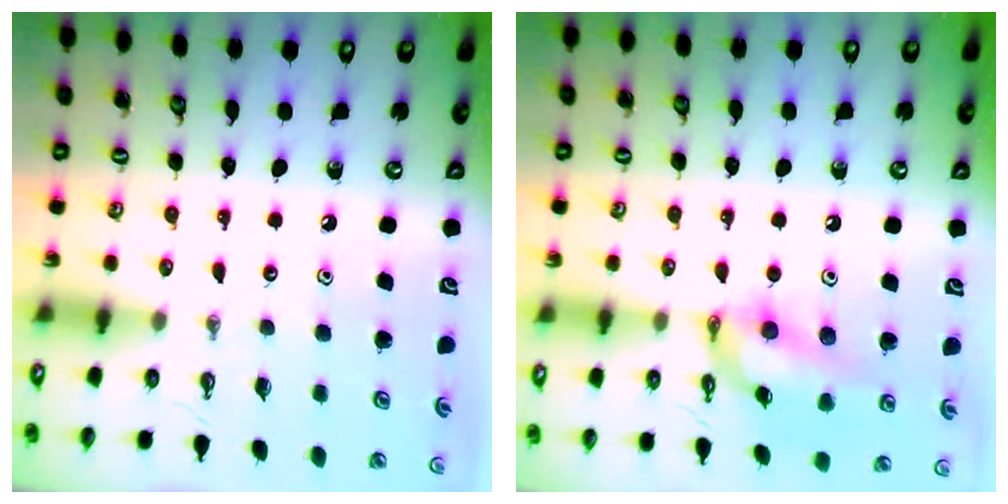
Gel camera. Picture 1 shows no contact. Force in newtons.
{"total": 13.4, "press": 13.4, "slide": 1.2}